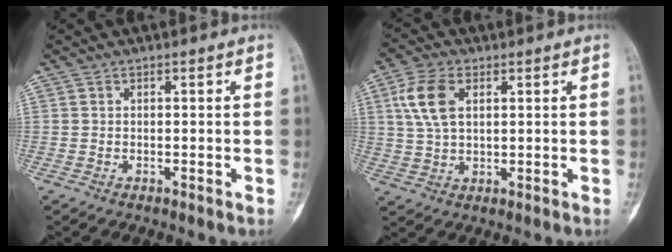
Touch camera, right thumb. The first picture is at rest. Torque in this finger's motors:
{"motor_torque": [1.28, 1.21, 0.14, 0.02, 0.08]}